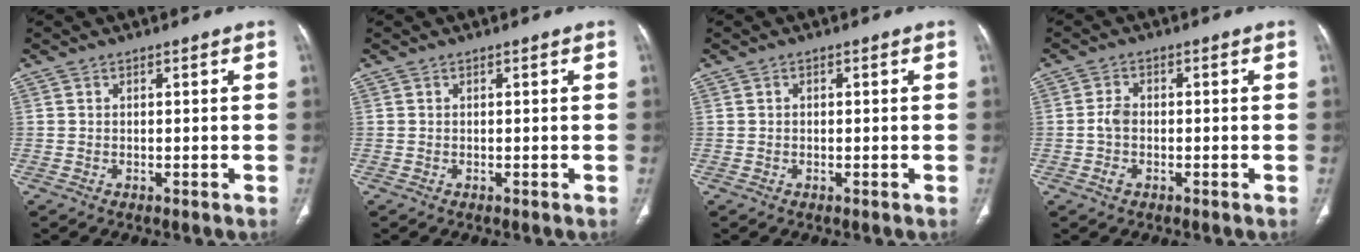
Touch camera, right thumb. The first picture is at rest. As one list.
[{"total": 0.0}, {"total": 0.0}, {"total": 3.3, "force": [-0.7, 2.2, 2.4], "torque": [-0.045, 0.010, -0.018]}]